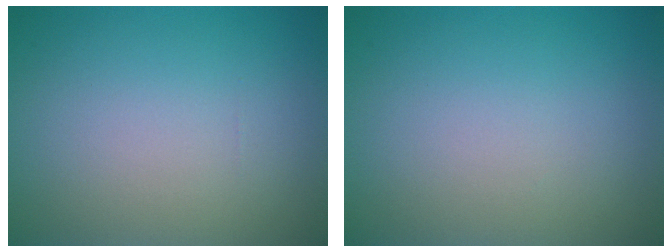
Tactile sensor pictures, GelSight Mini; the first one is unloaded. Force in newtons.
{"total": 0.0}